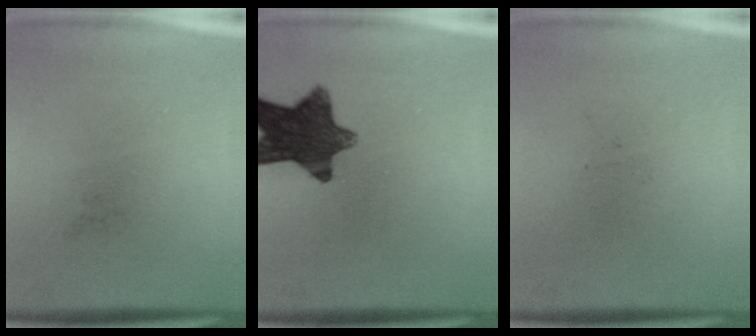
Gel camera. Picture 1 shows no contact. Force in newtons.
{"total": 11.5}
{"total": 0.0}